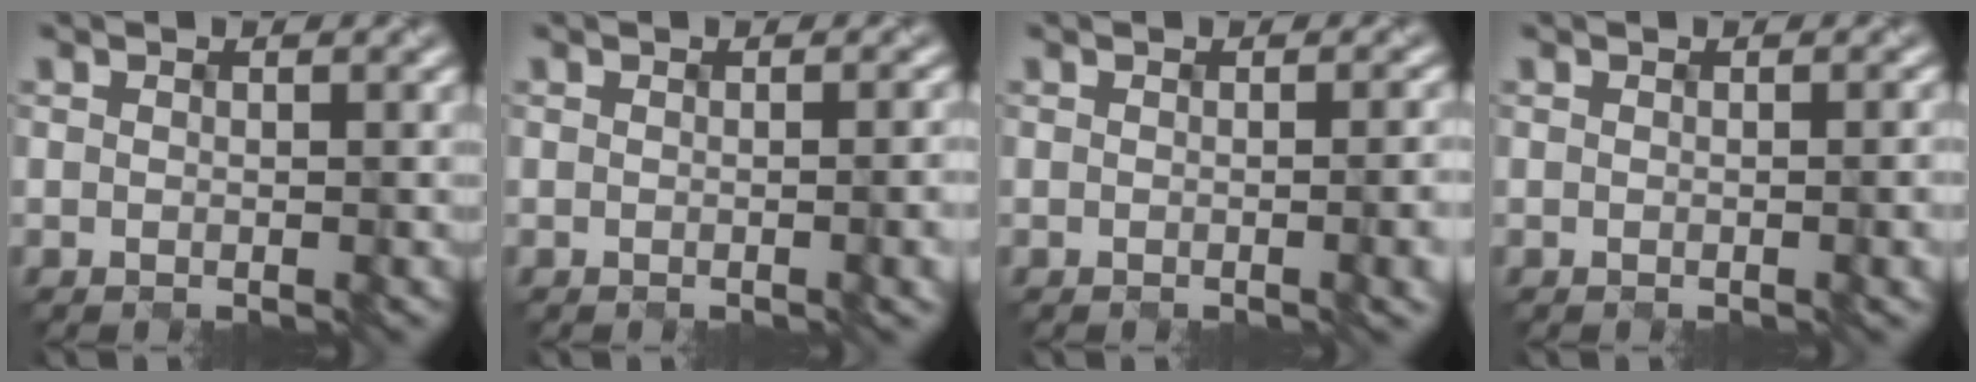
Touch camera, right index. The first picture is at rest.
{"total": 3.4, "force": [-0.3, 1.4, 3.1], "torque": [-0.018, 0.009, 0.002]}
{"total": 4.4, "force": [-0.4, 2.0, 3.9], "torque": [-0.016, 0.009, 0.000]}
{"total": 2.3, "force": [-0.1, 0.9, 2.1], "torque": [-0.013, 0.007, 0.002]}